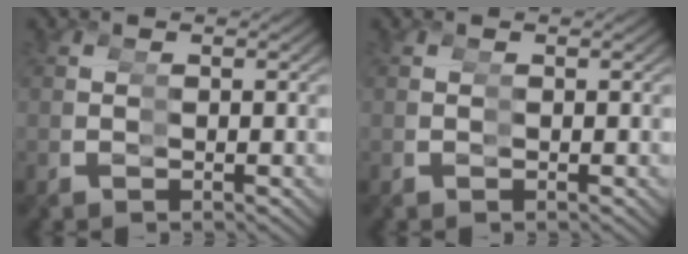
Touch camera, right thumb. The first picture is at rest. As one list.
[{"total": 0.0}]